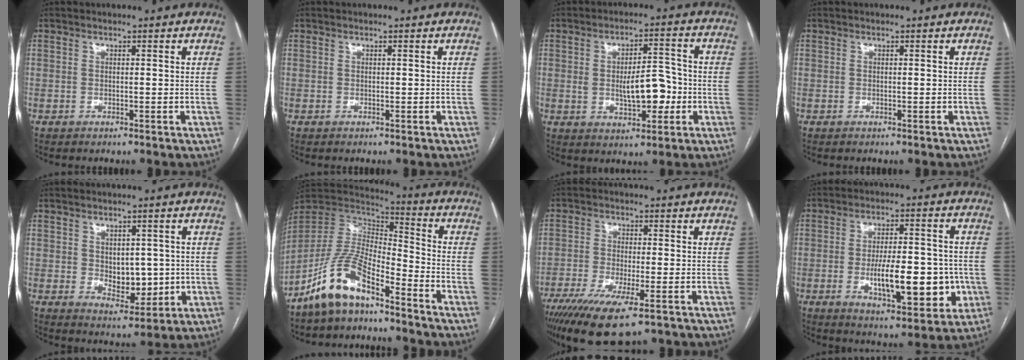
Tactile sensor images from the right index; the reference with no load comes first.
{"total": 0.0}
{"total": 8.1, "force": [-1.2, 3.3, 7.3], "torque": [-0.114, 0.011, -0.011]}
{"total": 0.0}
{"total": 6.3, "force": [0.1, 3.7, 5.0], "torque": [-0.069, -0.003, 0.018]}
{"total": 12.1, "force": [-8.8, 3.6, 7.5], "torque": [-0.163, 0.019, -0.169]}
{"total": 12.3, "force": [-8.0, 2.2, 9.0], "torque": [-0.161, -0.033, -0.132]}
{"total": 13.4, "force": [-2.5, 4.6, 12.3], "torque": [-0.188, 0.001, -0.033]}